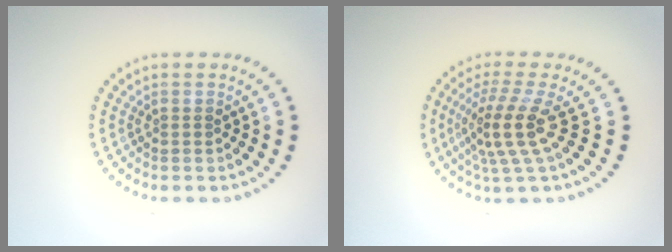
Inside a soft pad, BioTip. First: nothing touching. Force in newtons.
{"total": 4.3, "press": 2.9, "slide": 3.1}